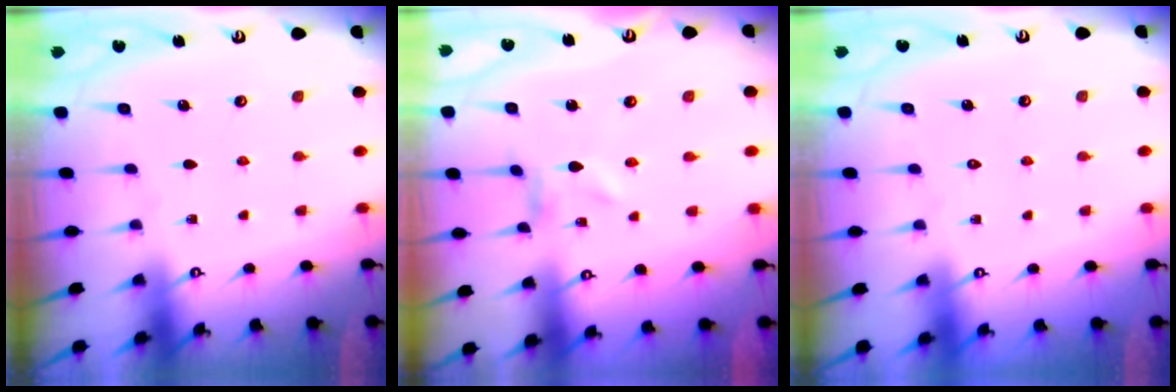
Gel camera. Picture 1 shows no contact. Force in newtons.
{"total": 0.0}
{"total": 1.7, "press": 1.7, "slide": 0.1}